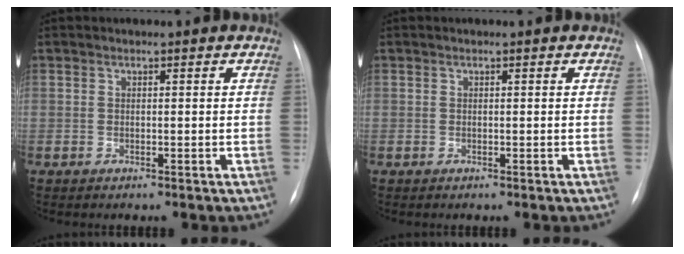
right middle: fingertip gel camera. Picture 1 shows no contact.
{"total": 0.0}